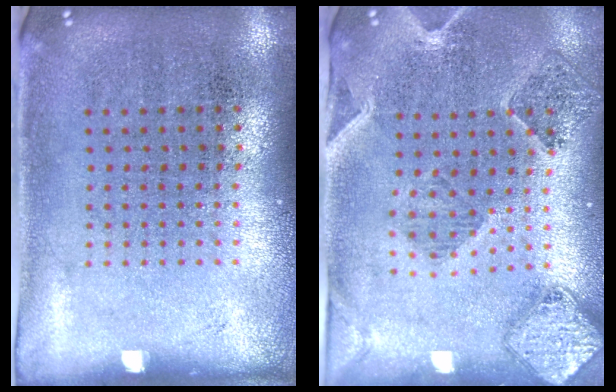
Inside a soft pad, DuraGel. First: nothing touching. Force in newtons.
{"total": 1.4, "press": 1.4, "slide": 0.3}